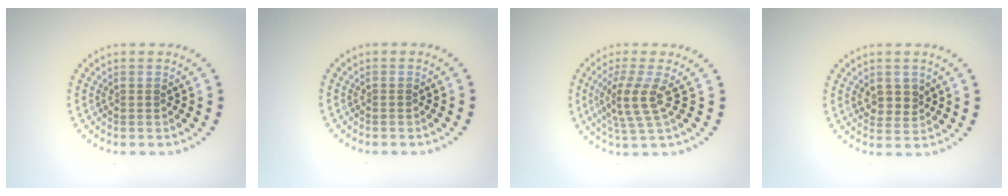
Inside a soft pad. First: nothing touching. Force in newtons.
{"total": 0.0}
{"total": 3.3, "press": 2.8, "slide": 1.7}
{"total": 2.3, "press": 2.2, "slide": 0.8}